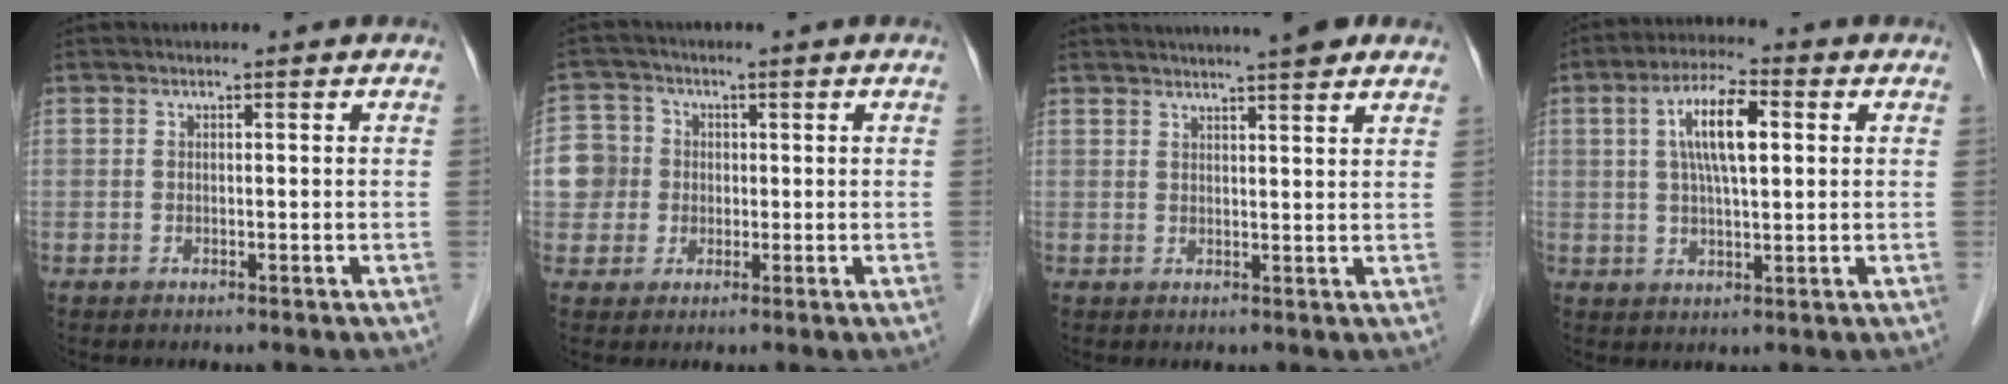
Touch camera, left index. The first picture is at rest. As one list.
[{"total": 5.9, "force": [-0.2, 5.8, 0.8], "torque": [-0.029, 0.020, -0.002]}, {"total": 9.6, "force": [7.9, 0.9, 5.4], "torque": [-0.073, 0.023, 0.094]}, {"total": 8.6, "force": [2.0, 2.2, 8.1], "torque": [-0.153, 0.017, 0.035]}]